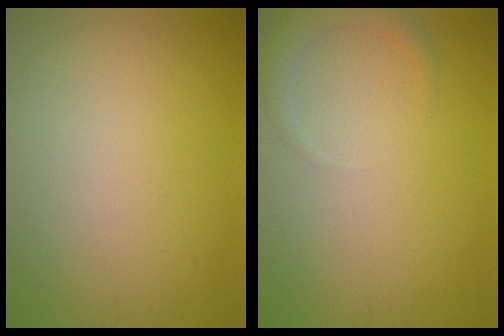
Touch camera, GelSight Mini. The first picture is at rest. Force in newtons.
{"total": 2.3, "press": 2.3, "slide": 0.1}